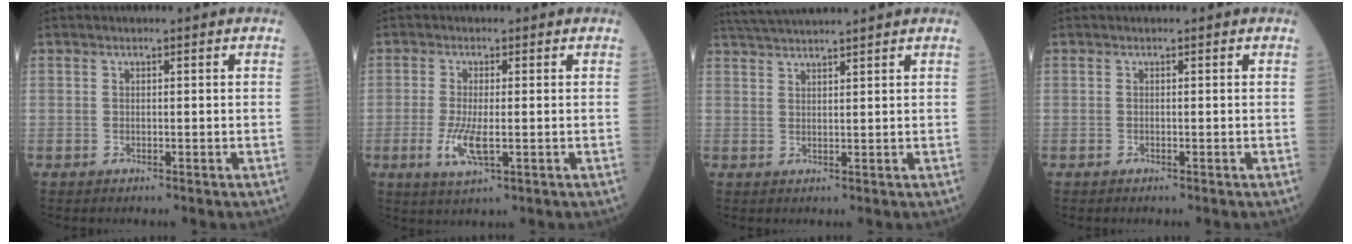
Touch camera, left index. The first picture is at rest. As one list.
[{"total": 4.5, "force": [-1.1, 1.2, 4.2], "torque": [-0.097, -0.013, -0.019]}, {"total": 8.1, "force": [7.4, -1.1, 3.0], "torque": [-0.054, 0.031, 0.120]}, {"total": 0.0}]